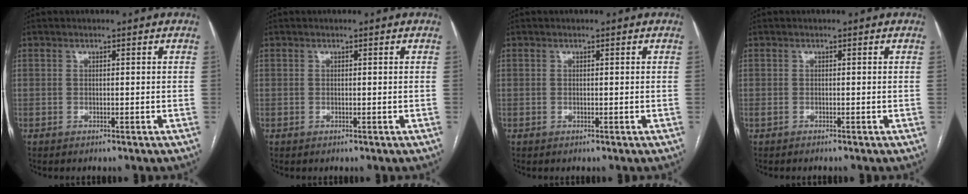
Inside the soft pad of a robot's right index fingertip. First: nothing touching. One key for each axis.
{"total": 0.0}
{"total": 0.0}
{"total": 1.0, "fx": -0.8, "fy": 0.0, "fz": 0.6, "tx": -0.005, "ty": -0.001, "tz": -0.006}